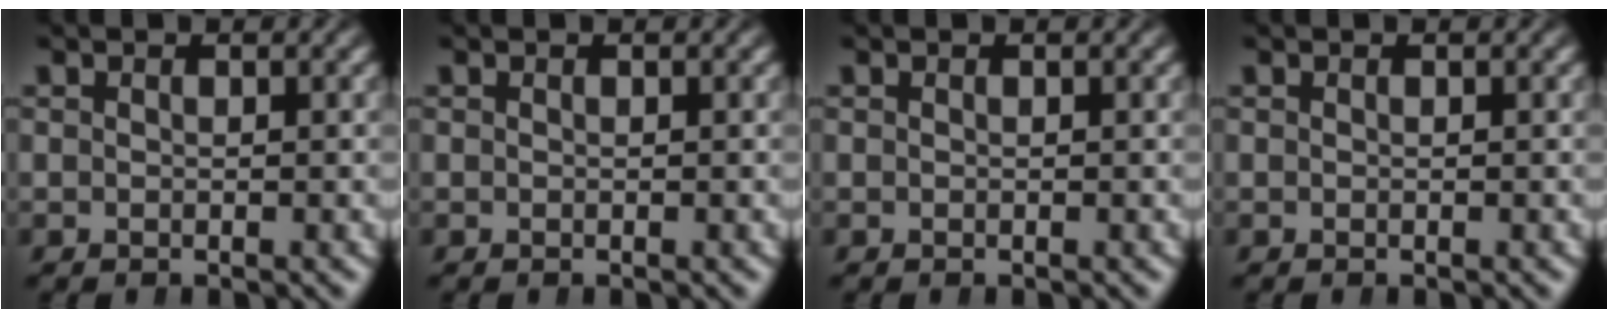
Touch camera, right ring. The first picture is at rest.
{"total": 0.0}
{"total": 0.0}
{"total": 0.0}